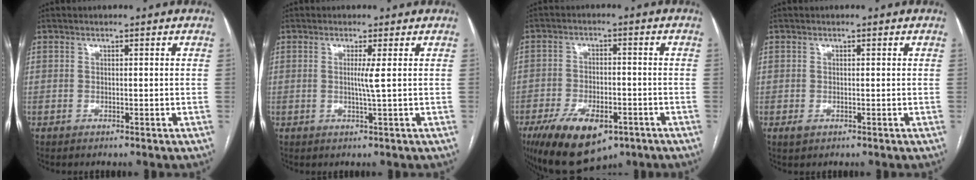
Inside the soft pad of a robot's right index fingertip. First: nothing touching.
{"total": 2.2, "force": [0.3, -0.8, 2.0], "torque": [-0.040, -0.005, 0.005]}
{"total": 13.5, "force": [-8.0, 6.5, 8.8], "torque": [-0.158, -0.009, -0.121]}
{"total": 1.1, "force": [-0.4, 0.9, 0.5], "torque": [-0.007, 0.002, -0.001]}